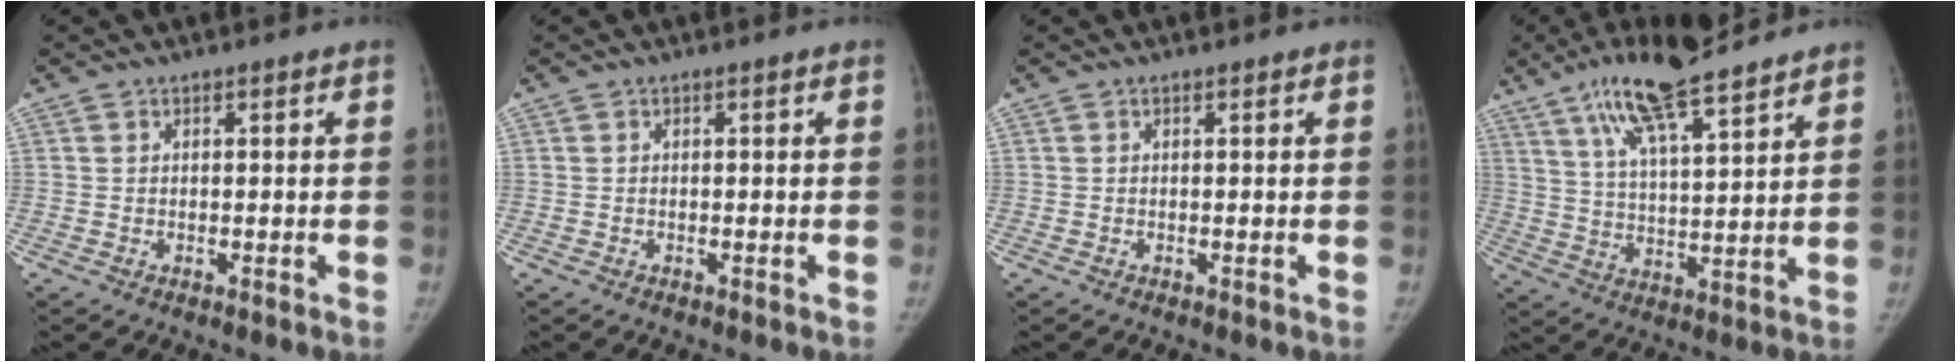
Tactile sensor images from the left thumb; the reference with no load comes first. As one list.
[{"total": 0.0}, {"total": 0.0}, {"total": 15.3, "force": [11.2, 3.0, 10.0], "torque": [-0.166, -0.041, 0.202]}]